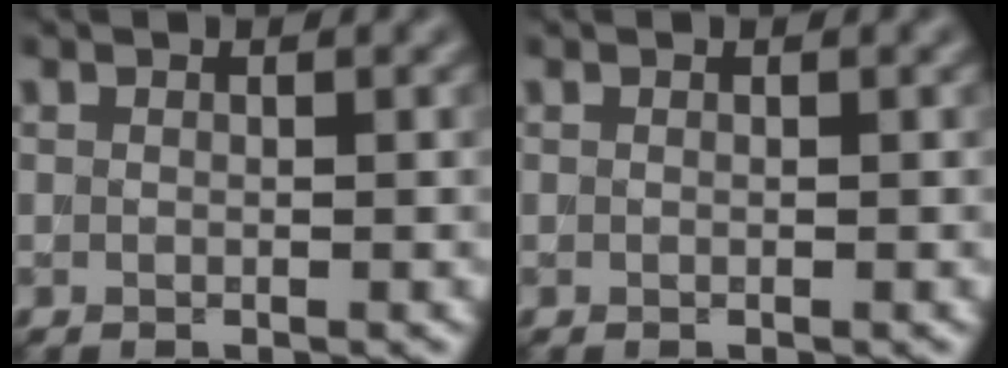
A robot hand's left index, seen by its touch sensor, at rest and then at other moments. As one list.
[{"total": 0.0}]